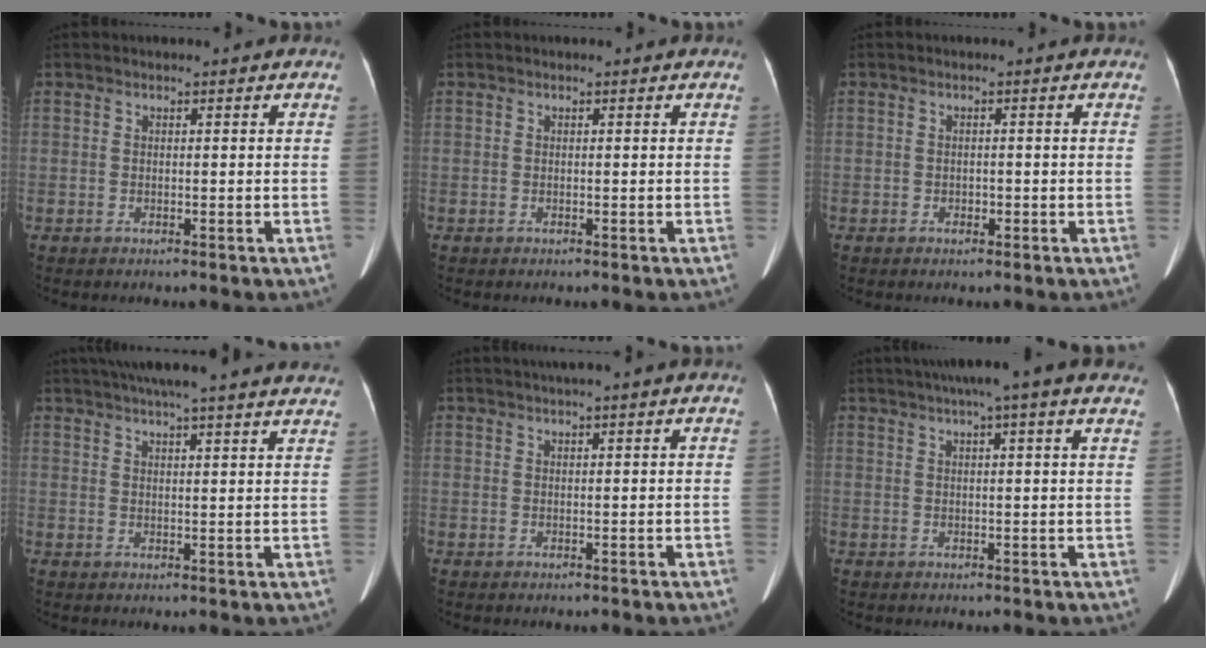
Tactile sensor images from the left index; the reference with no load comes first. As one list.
[{"total": 0.0}, {"total": 0.8, "force": [-0.4, 0.6, 0.4], "torque": [-0.009, 0.001, -0.005]}, {"total": 23.4, "force": [20.6, 0.8, 11.1], "torque": [-0.180, 0.012, 0.260]}, {"total": 3.2, "force": [2.5, -0.8, 1.8], "torque": [-0.021, 0.021, 0.043]}, {"total": 11.4, "force": [8.6, 0.2, 7.4], "torque": [-0.114, 0.037, 0.101]}]